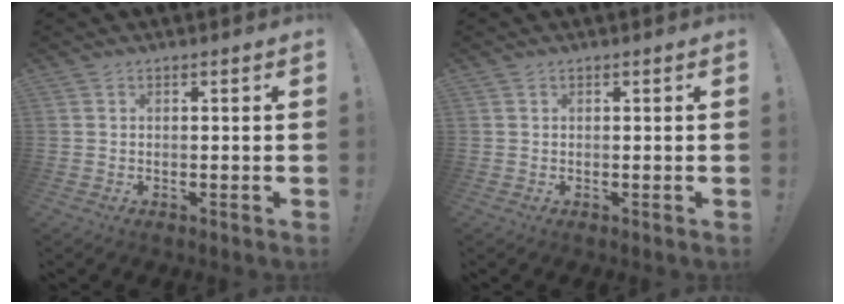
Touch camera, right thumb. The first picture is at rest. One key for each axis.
{"total": 0.0}